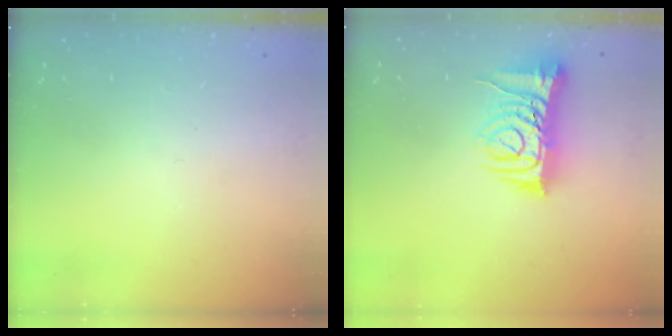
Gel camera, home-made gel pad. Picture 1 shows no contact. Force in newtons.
{"total": 9.9, "press": 9.8, "slide": 1.4}